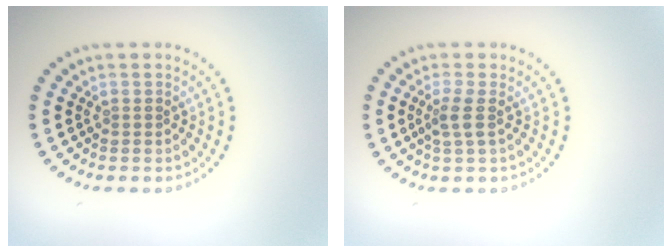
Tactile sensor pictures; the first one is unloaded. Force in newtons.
{"total": 1.8, "press": 1.3, "slide": 1.1}